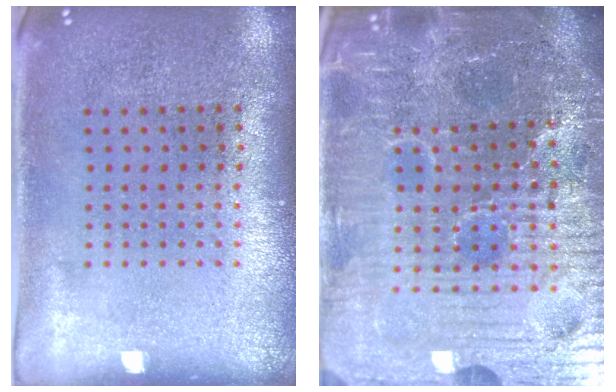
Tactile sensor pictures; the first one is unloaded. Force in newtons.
{"total": 7.2, "press": 6.4, "slide": 3.2}